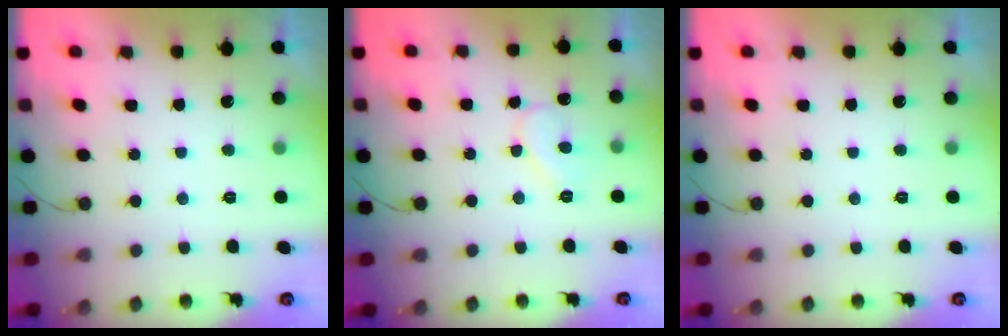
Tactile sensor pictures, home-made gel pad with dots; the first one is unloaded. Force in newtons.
{"total": 8.1, "press": 8.1, "slide": 0.2}
{"total": 0.0}